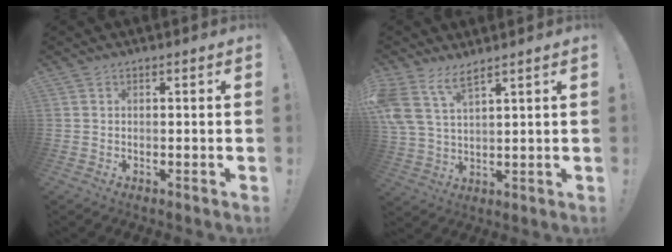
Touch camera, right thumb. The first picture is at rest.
{"total": 8.5, "force": [6.1, 3.2, 5.0], "torque": [-0.112, -0.022, 0.118]}